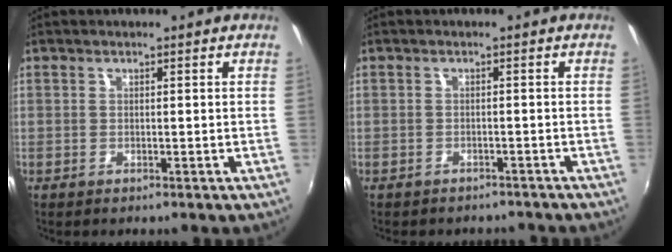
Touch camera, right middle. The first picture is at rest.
{"total": 3.9, "force": [-3.3, 1.9, 0.8], "torque": [-0.020, -0.003, -0.043]}